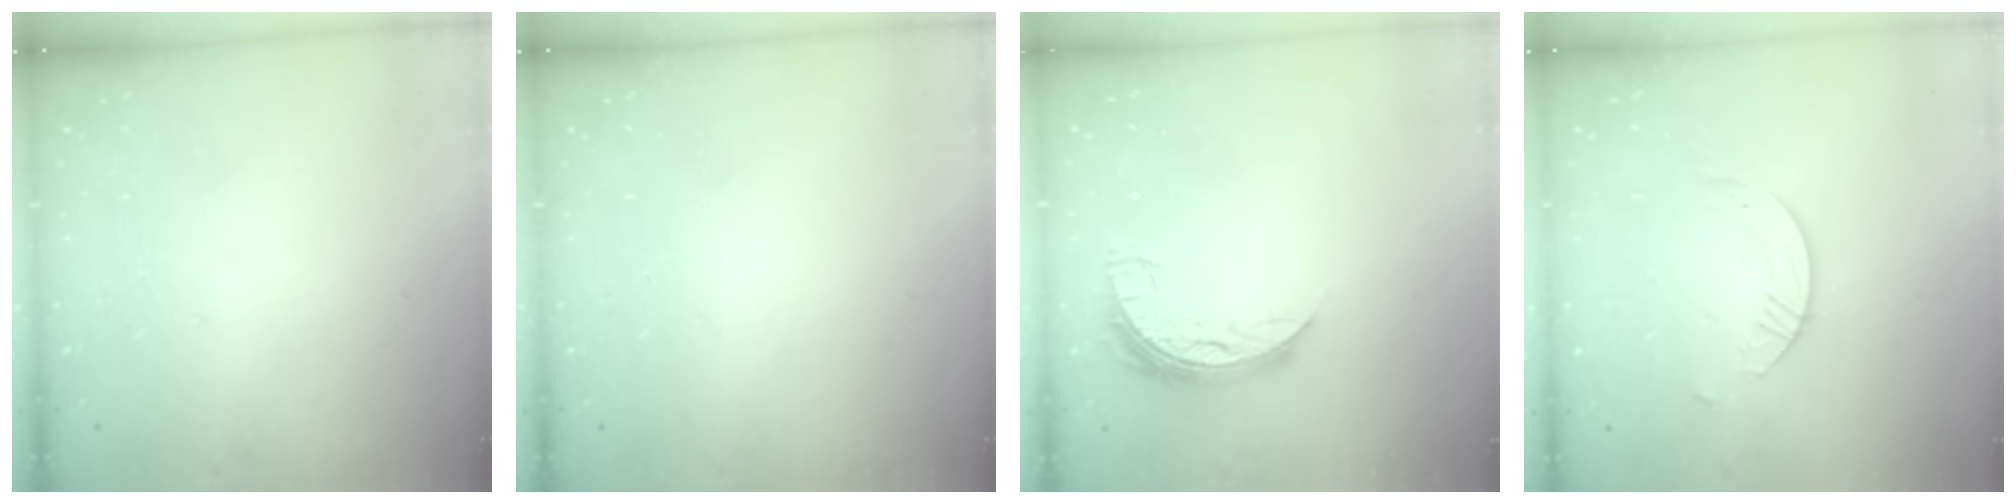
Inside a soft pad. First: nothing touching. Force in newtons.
{"total": 0.0}
{"total": 7.7, "press": 7.6, "slide": 0.6}
{"total": 5.4, "press": 5.4, "slide": 0.5}